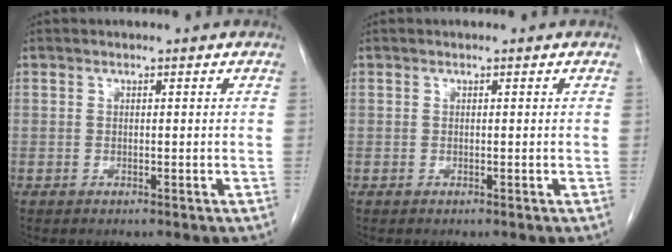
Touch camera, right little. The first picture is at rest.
{"total": 0.0}